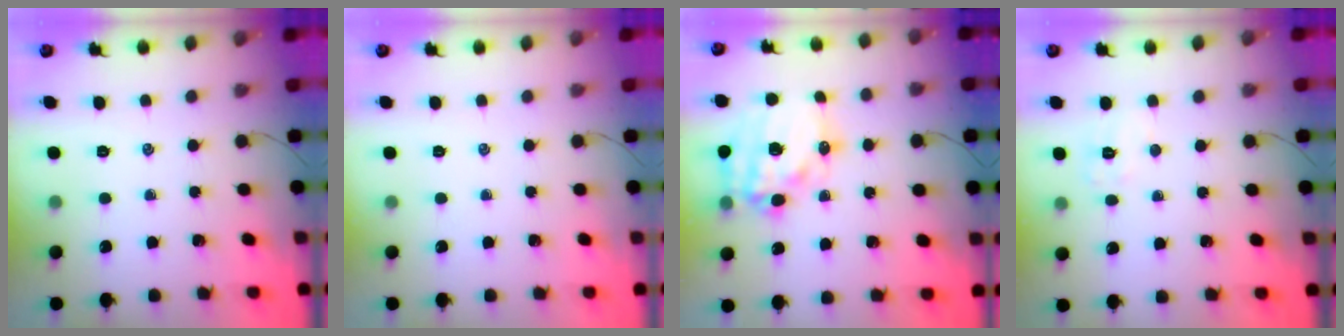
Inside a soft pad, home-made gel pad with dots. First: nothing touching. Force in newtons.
{"total": 0.0}
{"total": 18.3, "press": 17.8, "slide": 4.1}
{"total": 5.8, "press": 5.7, "slide": 1.2}